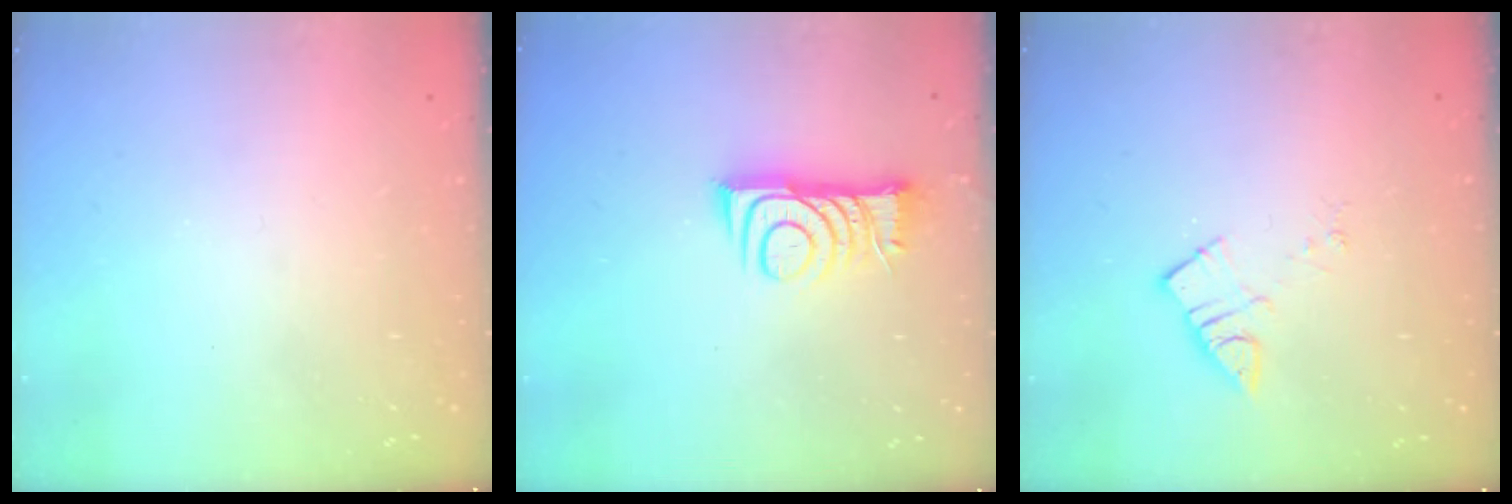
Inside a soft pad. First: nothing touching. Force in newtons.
{"total": 9.2, "press": 9.2, "slide": 0.3}
{"total": 5.0, "press": 5.0, "slide": 0.4}